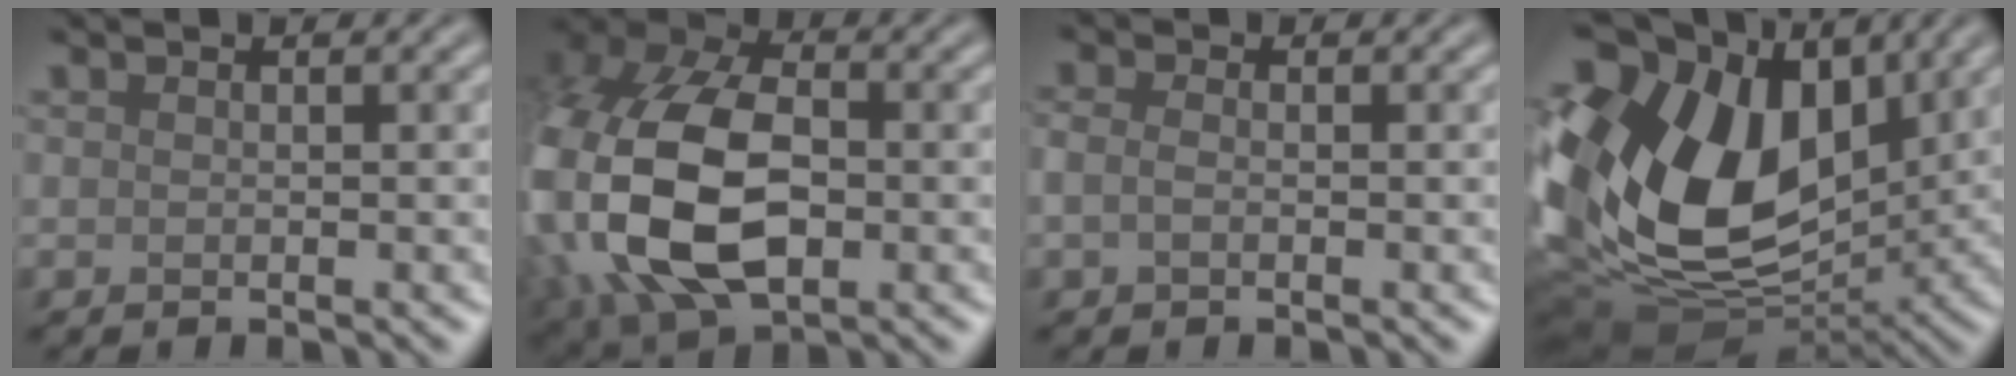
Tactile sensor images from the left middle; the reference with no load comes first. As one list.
[{"total": 14.9, "force": [-2.1, 9.9, 10.9], "torque": [-0.262, -0.018, -0.040]}, {"total": 1.3, "force": [-0.2, 0.8, 1.0], "torque": [-0.022, 0.003, -0.010]}, {"total": 17.1, "force": [2.5, 11.1, 12.7], "torque": [-0.272, 0.011, 0.037]}]